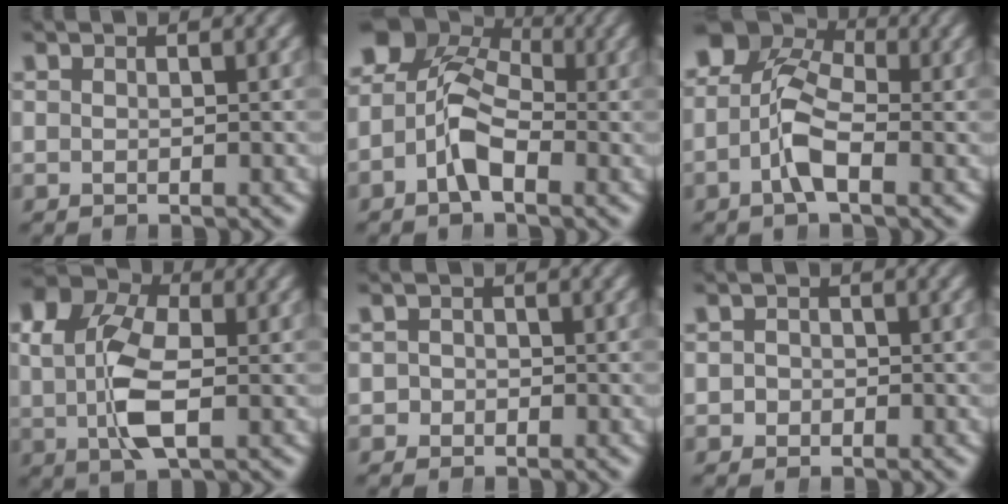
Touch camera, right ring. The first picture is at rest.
{"total": 8.0, "force": [0.3, 6.2, 5.0], "torque": [-0.093, -0.016, 0.001]}
{"total": 7.1, "force": [0.3, 5.0, 5.1], "torque": [-0.095, -0.011, -0.004]}
{"total": 7.8, "force": [1.2, 5.1, 5.8], "torque": [-0.119, -0.007, 0.016]}
{"total": 1.4, "force": [-0.8, 1.1, -0.2], "torque": [0.003, -0.010, -0.014]}
{"total": 1.1, "force": [-0.7, 0.8, -0.2], "torque": [0.003, -0.012, -0.011]}